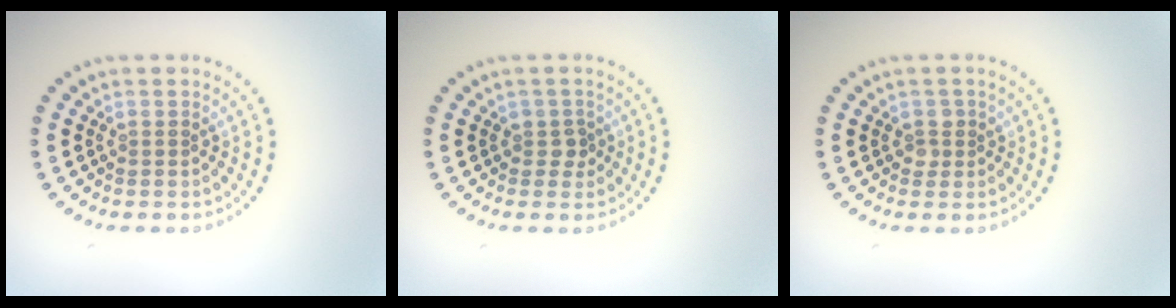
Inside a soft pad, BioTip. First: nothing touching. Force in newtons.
{"total": 1.2, "press": 1.0, "slide": 0.6}
{"total": 1.1, "press": 1.1, "slide": 0.3}